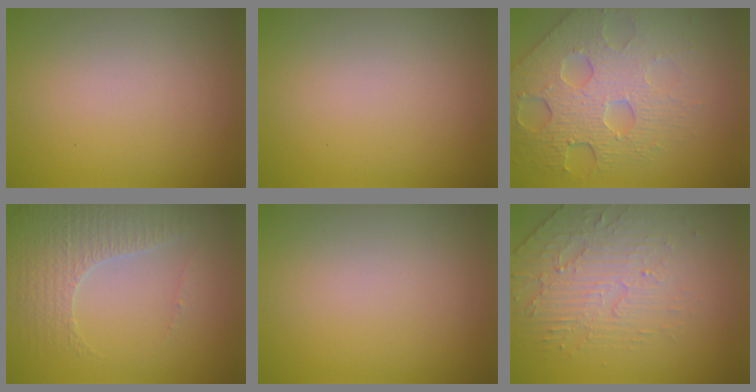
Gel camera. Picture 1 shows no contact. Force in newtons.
{"total": 0.0}
{"total": 8.1, "press": 5.7, "slide": 5.8}
{"total": 3.3, "press": 3.3, "slide": 0.6}
{"total": 0.0}
{"total": 4.5, "press": 3.4, "slide": 3.0}